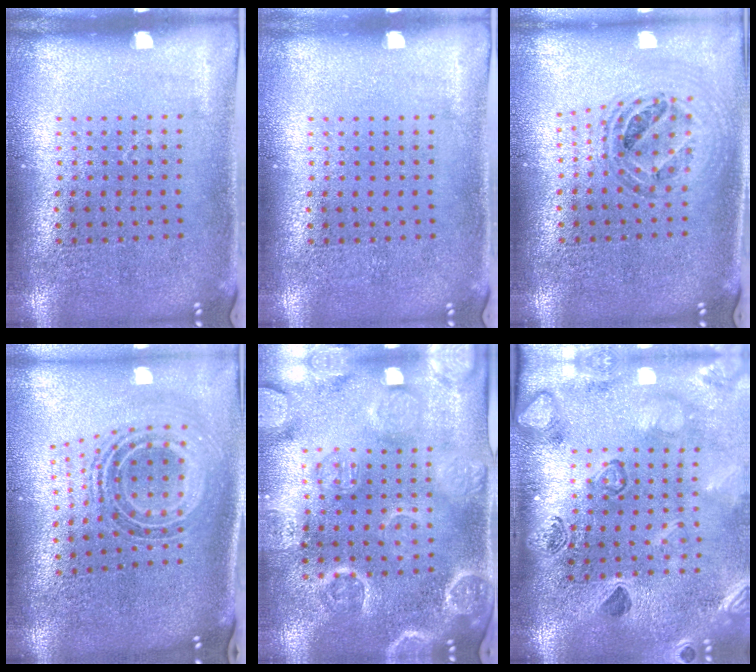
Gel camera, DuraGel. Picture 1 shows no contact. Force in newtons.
{"total": 0.0}
{"total": 0.9, "press": 0.9, "slide": 0.0}
{"total": 1.3, "press": 1.1, "slide": 0.8}
{"total": 3.8, "press": 3.6, "slide": 1.1}
{"total": 2.5, "press": 2.4, "slide": 0.8}